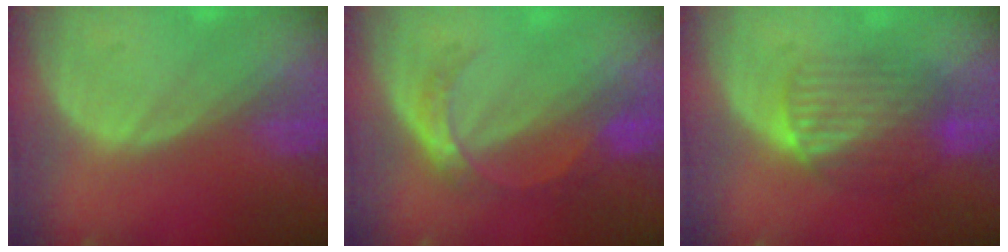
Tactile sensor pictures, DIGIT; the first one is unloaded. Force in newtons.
{"total": 5.0, "press": 4.5, "slide": 2.2}
{"total": 6.4, "press": 6.3, "slide": 1.1}